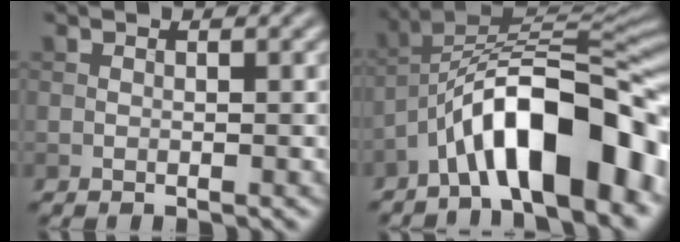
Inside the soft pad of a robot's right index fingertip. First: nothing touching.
{"total": 12.8, "force": [-6.1, 4.1, 10.5], "torque": [-0.156, 0.014, -0.098]}